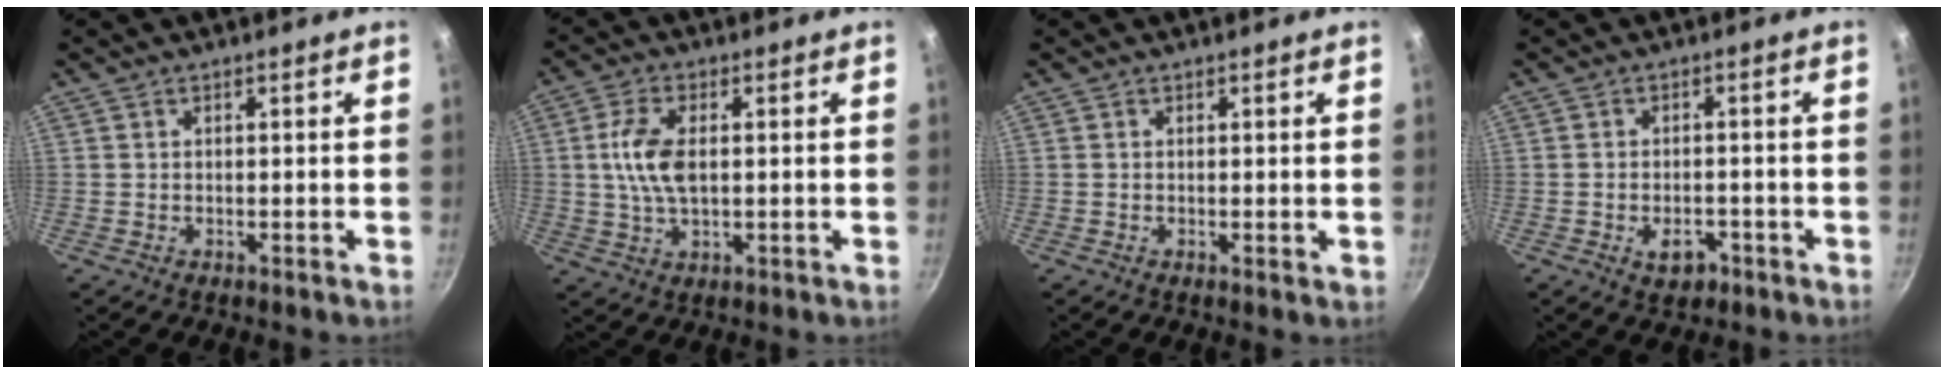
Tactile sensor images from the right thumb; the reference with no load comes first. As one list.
[{"total": 8.0, "force": [0.9, 4.1, 6.9], "torque": [-0.136, 0.005, 0.014]}, {"total": 0.6, "force": [0.2, 0.2, 0.5], "torque": [-0.007, -0.001, 0.000]}, {"total": 4.4, "force": [-2.0, 2.8, 2.7], "torque": [-0.031, 0.014, -0.025]}]